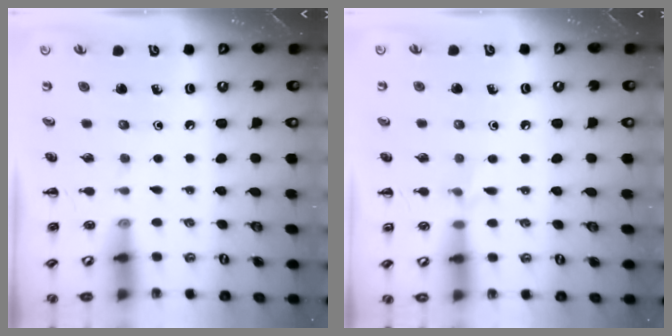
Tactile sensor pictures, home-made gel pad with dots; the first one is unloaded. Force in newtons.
{"total": 5.0, "press": 4.7, "slide": 1.7}